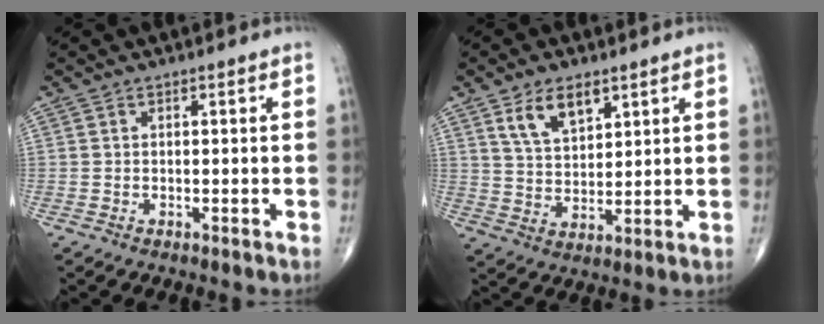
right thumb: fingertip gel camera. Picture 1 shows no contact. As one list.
[{"total": 8.0, "force": [4.5, 4.1, 5.1], "torque": [-0.073, -0.027, 0.087]}]